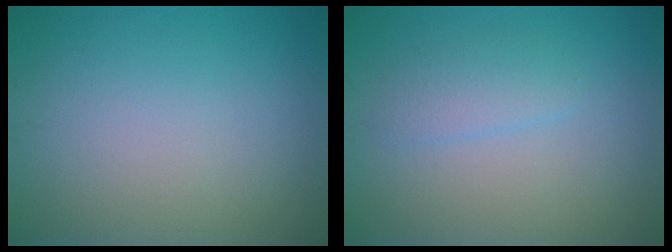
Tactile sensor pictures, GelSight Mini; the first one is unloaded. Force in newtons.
{"total": 1.8, "press": 1.8, "slide": 0.0}